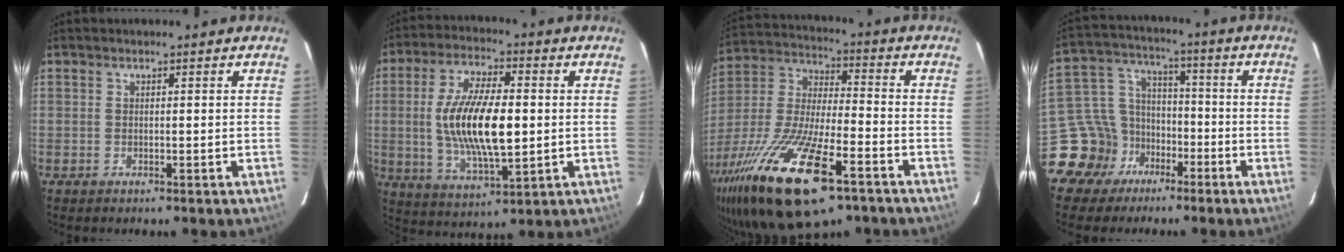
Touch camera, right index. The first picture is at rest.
{"total": 16.2, "force": [0.0, 6.1, 15.0], "torque": [-0.286, -0.004, 0.007]}
{"total": 27.1, "force": [-15.5, 8.9, 20.3], "torque": [-0.409, -0.055, -0.272]}
{"total": 11.9, "force": [-7.2, 9.1, 2.4], "torque": [-0.068, 0.045, -0.119]}